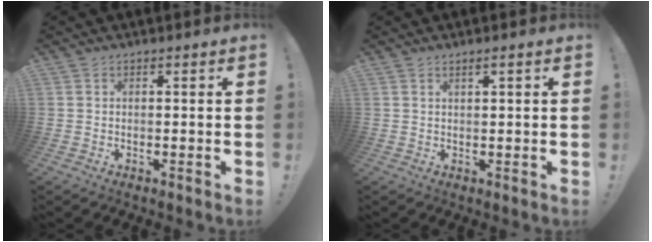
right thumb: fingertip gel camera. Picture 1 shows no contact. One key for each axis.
{"total": 1.6, "fx": 0.8, "fy": -0.1, "fz": 1.3, "tx": -0.027, "ty": 0.001, "tz": 0.014}